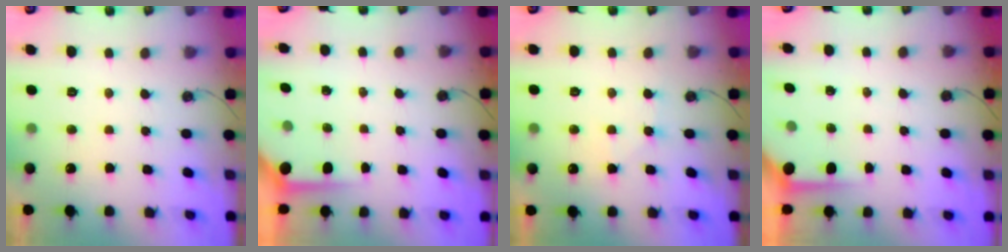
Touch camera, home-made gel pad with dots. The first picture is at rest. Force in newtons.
{"total": 3.7, "press": 3.7, "slide": 0.5}
{"total": 4.5, "press": 4.5, "slide": 0.6}
{"total": 3.5, "press": 3.5, "slide": 0.3}